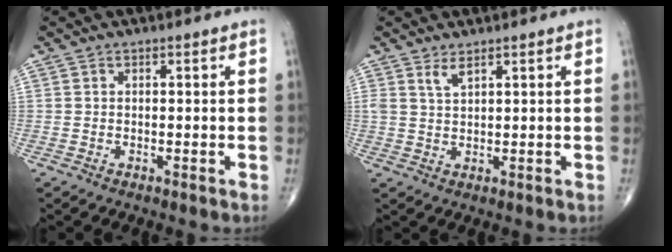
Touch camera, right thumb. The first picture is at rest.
{"total": 2.3, "force": [1.7, 0.5, 1.4], "torque": [-0.031, -0.012, 0.038]}